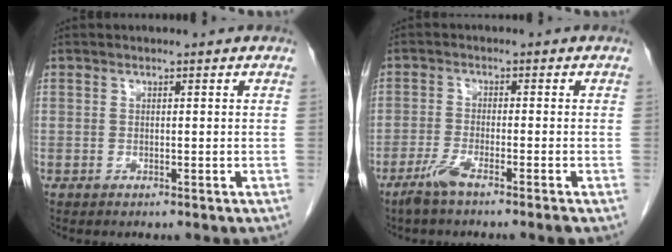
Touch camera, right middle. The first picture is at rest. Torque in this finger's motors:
{"motor_torque": [1.04, -0.60, 0.20, 0.07]}